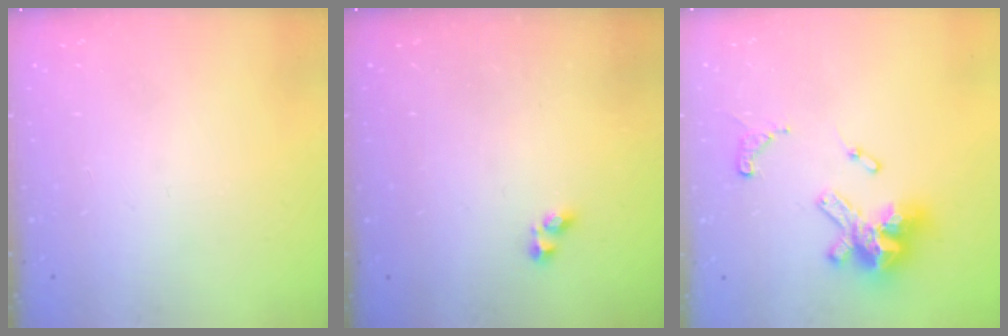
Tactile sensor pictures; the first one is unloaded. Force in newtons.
{"total": 1.6, "press": 1.5, "slide": 0.3}
{"total": 15.0, "press": 14.9, "slide": 1.9}